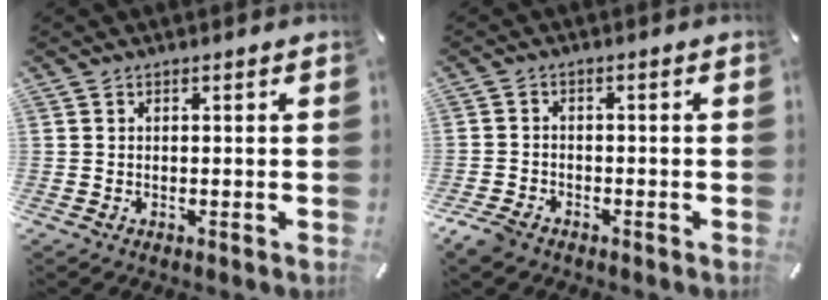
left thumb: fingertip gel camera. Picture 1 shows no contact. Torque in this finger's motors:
{"motor_torque": [-0.12, 0.38, 0.10, 0.08, 0.04]}